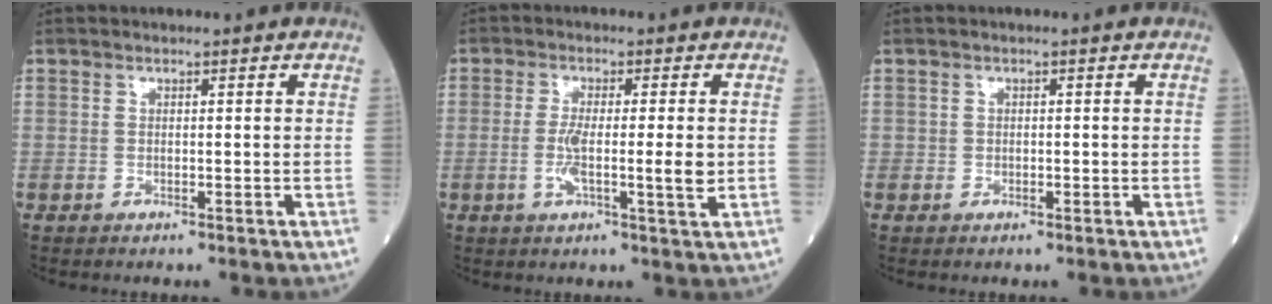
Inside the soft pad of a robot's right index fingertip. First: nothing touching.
{"total": 6.0, "force": [-0.6, 0.5, 5.9], "torque": [-0.107, -0.007, -0.010]}
{"total": 0.6, "force": [0.0, 0.6, 0.2], "torque": [-0.002, 0.002, 0.002]}